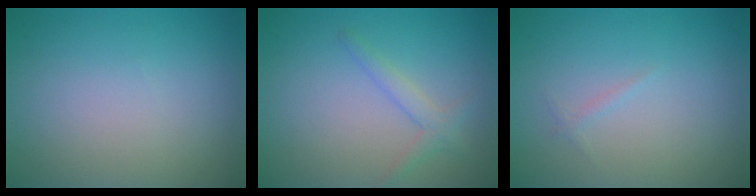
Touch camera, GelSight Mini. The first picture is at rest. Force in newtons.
{"total": 1.7, "press": 1.7, "slide": 0.1}
{"total": 0.5, "press": 0.5, "slide": 0.0}